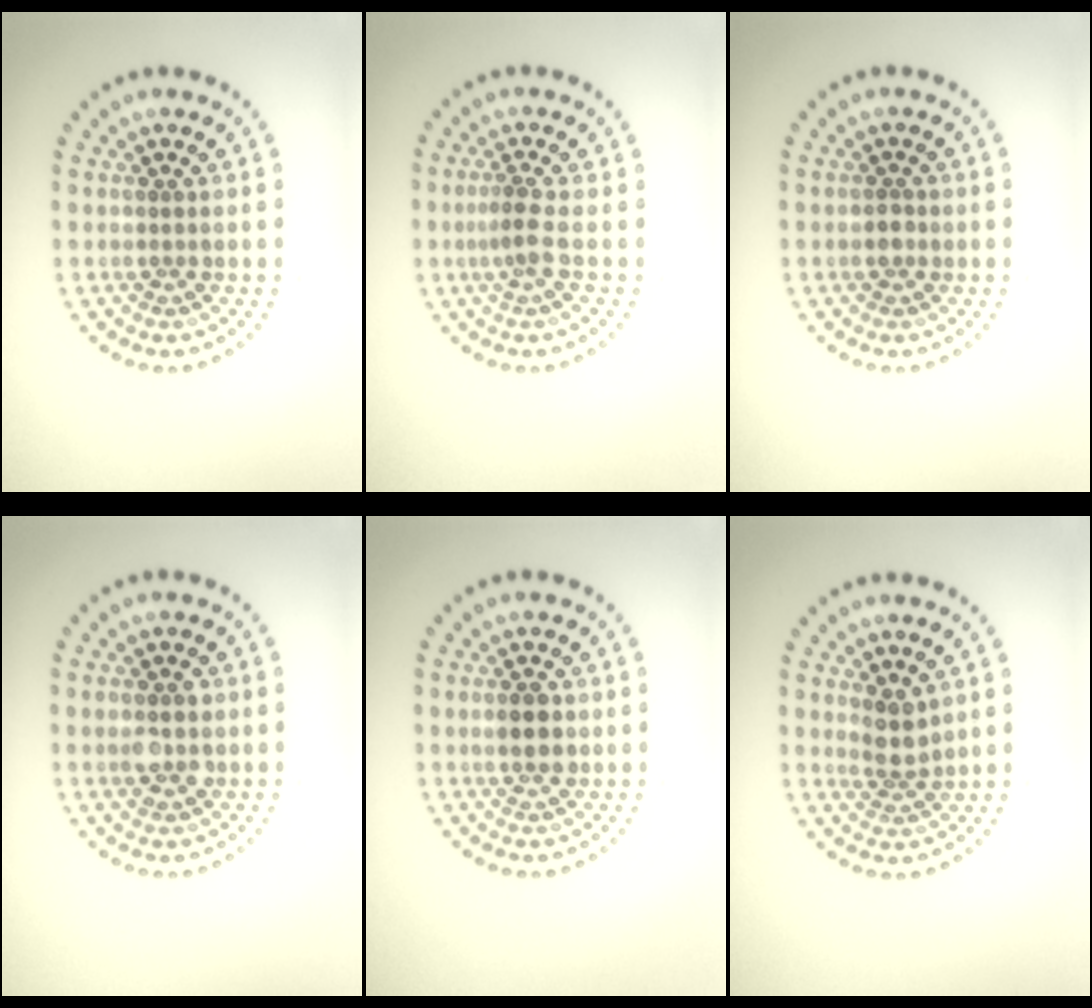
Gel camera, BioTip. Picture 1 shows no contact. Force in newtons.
{"total": 1.8, "press": 1.3, "slide": 1.2}
{"total": 1.0, "press": 1.0, "slide": 0.4}
{"total": 2.7, "press": 2.7, "slide": 0.2}
{"total": 2.1, "press": 2.1, "slide": 0.2}
{"total": 2.3, "press": 1.8, "slide": 1.3}